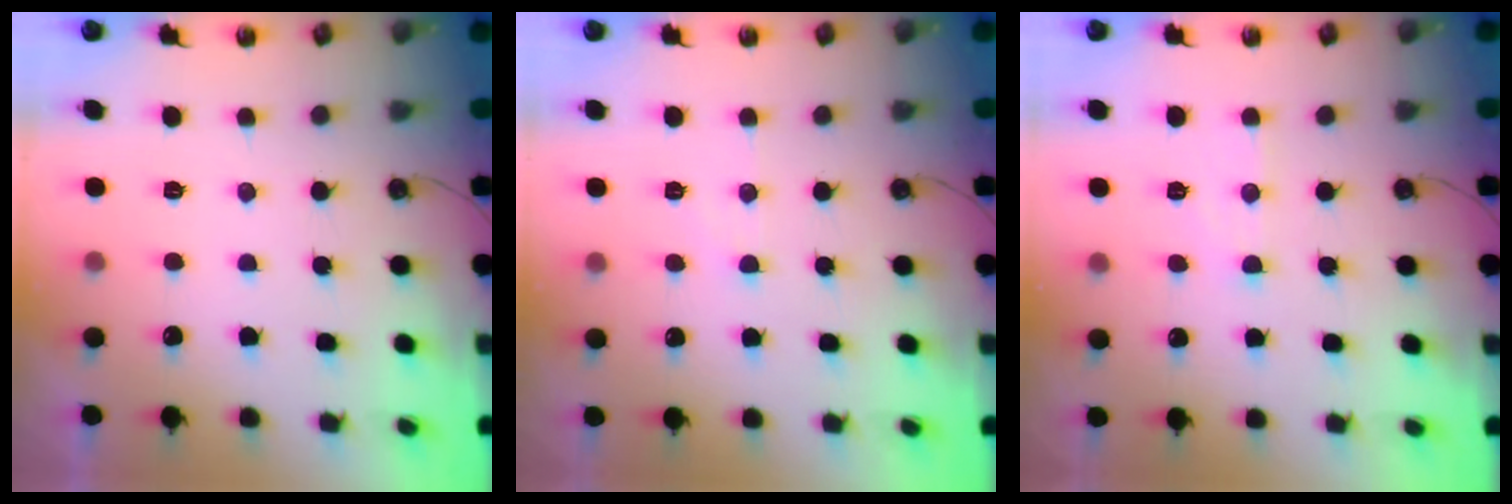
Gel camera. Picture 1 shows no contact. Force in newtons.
{"total": 3.8, "press": 3.7, "slide": 0.6}
{"total": 7.0, "press": 7.0, "slide": 0.5}